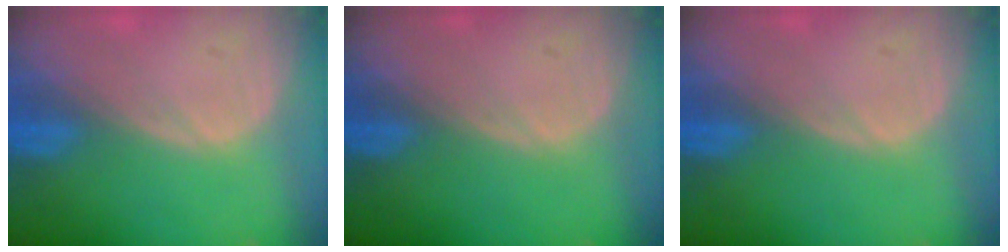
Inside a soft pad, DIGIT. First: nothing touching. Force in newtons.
{"total": 0.0}
{"total": 0.0}